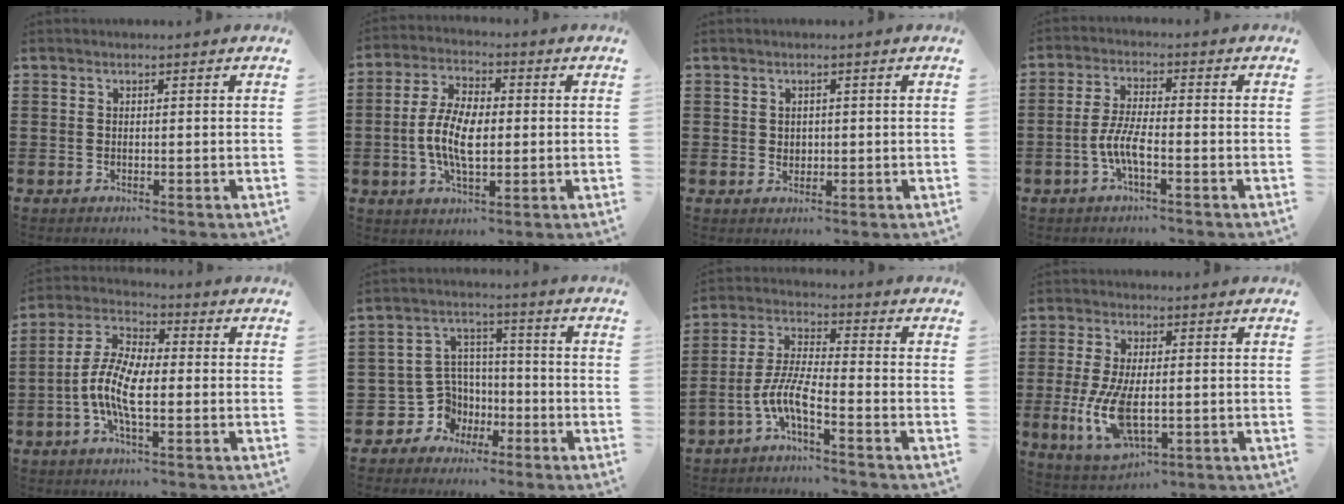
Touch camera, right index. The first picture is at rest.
{"total": 8.0, "force": [-1.0, 3.8, 7.0], "torque": [-0.159, -0.001, -0.025]}
{"total": 1.2, "force": [0.3, 1.1, 0.5], "torque": [-0.012, 0.006, 0.005]}
{"total": 5.5, "force": [-2.2, 1.2, 4.9], "torque": [-0.118, -0.012, -0.049]}
{"total": 8.6, "force": [-2.2, 3.3, 7.6], "torque": [-0.184, -0.012, -0.050]}
{"total": 6.7, "force": [-2.5, 6.0, 1.3], "torque": [-0.060, 0.004, -0.045]}
{"total": 7.0, "force": [-4.2, 1.2, 5.4], "torque": [-0.141, -0.016, -0.089]}
{"total": 9.4, "force": [-1.5, 4.6, 8.0], "torque": [-0.192, -0.015, -0.031]}